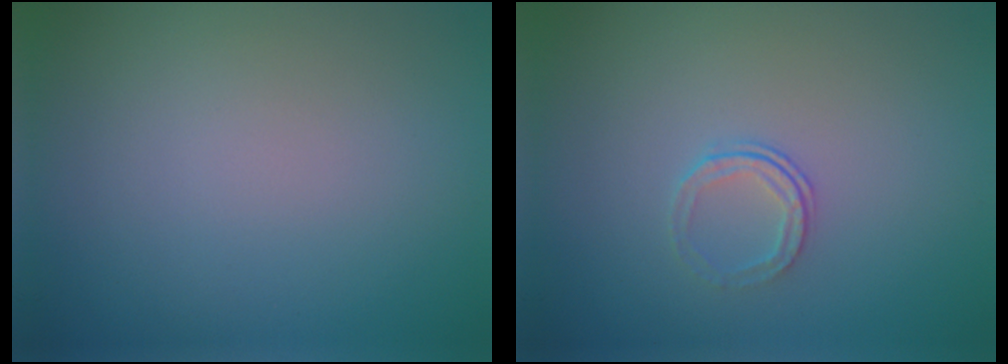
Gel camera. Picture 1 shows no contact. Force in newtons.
{"total": 1.3, "press": 0.9, "slide": 0.9}